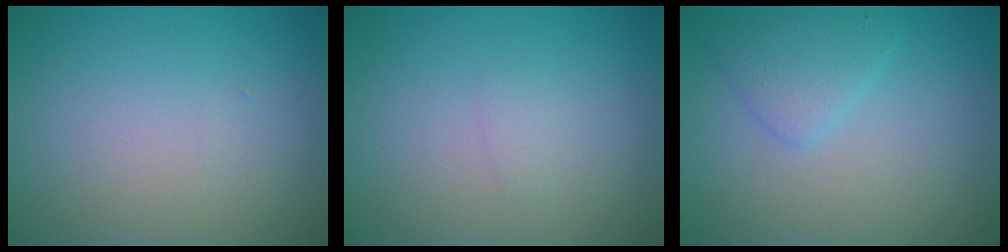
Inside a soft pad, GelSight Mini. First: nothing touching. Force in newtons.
{"total": 0.7, "press": 0.7, "slide": 0.0}
{"total": 2.1, "press": 2.1, "slide": 0.0}